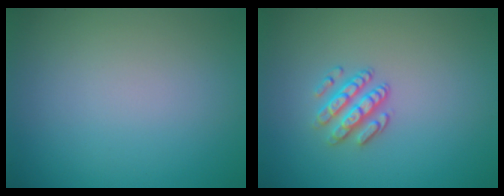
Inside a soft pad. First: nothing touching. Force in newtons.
{"total": 2.7, "press": 2.4, "slide": 1.2}